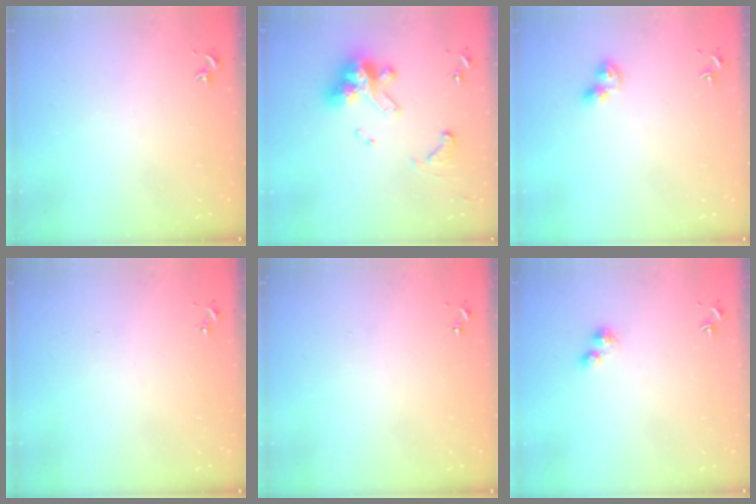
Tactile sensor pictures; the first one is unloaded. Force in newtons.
{"total": 15.0, "press": 15.0, "slide": 0.9}
{"total": 6.9, "press": 6.9, "slide": 0.8}
{"total": 0.0}
{"total": 0.0}
{"total": 5.0, "press": 5.0, "slide": 0.5}